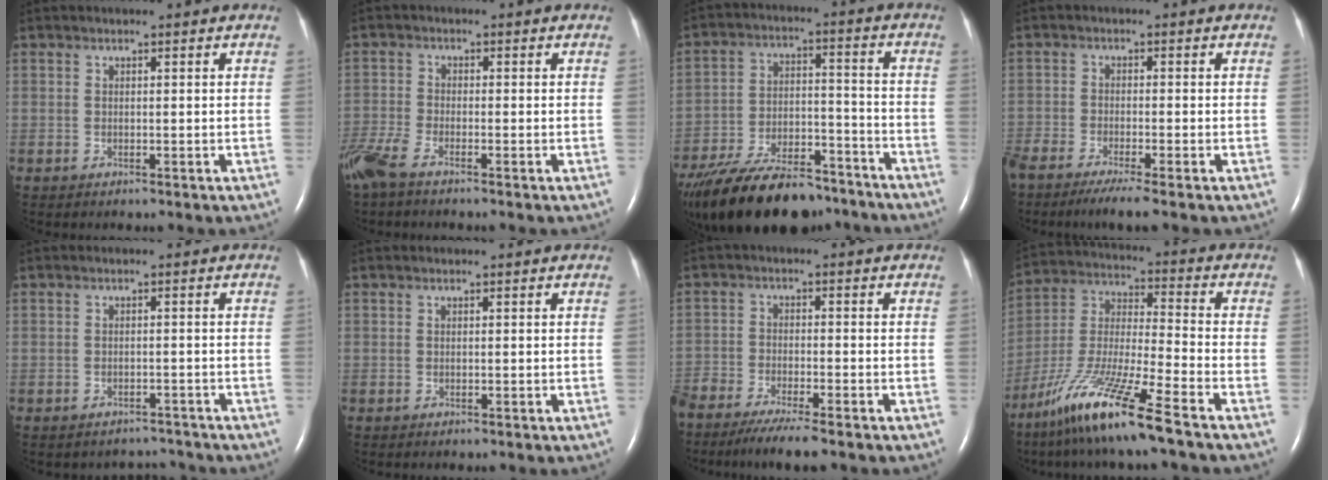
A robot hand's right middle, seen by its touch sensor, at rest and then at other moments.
{"total": 5.7, "force": [-4.5, 1.1, 3.4], "torque": [-0.087, -0.016, -0.095]}
{"total": 22.3, "force": [-18.1, 7.5, 10.6], "torque": [-0.210, -0.016, -0.285]}
{"total": 6.9, "force": [-5.4, 0.2, 4.3], "torque": [-0.070, -0.016, -0.093]}
{"total": 2.5, "force": [-2.3, 0.8, -0.6], "torque": [0.006, 0.005, -0.030]}
{"total": 0.0}
{"total": 9.2, "force": [-7.6, 0.5, 5.1], "torque": [-0.081, -0.022, -0.127]}
{"total": 15.7, "force": [-10.6, -0.2, 11.5], "torque": [-0.251, -0.036, -0.201]}